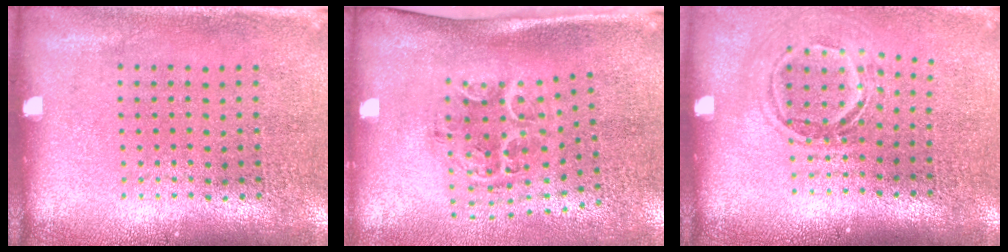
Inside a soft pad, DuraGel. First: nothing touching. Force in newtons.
{"total": 1.4, "press": 1.3, "slide": 0.7}
{"total": 1.5, "press": 1.1, "slide": 1.0}